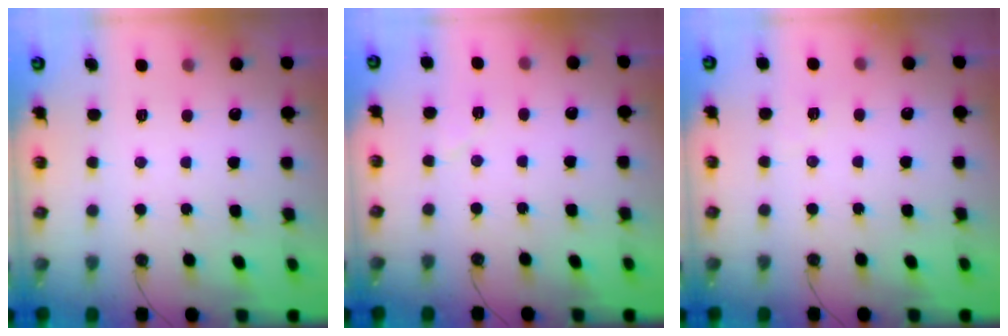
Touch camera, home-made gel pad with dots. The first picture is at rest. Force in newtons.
{"total": 4.3, "press": 4.3, "slide": 0.4}
{"total": 3.0, "press": 2.3, "slide": 1.9}